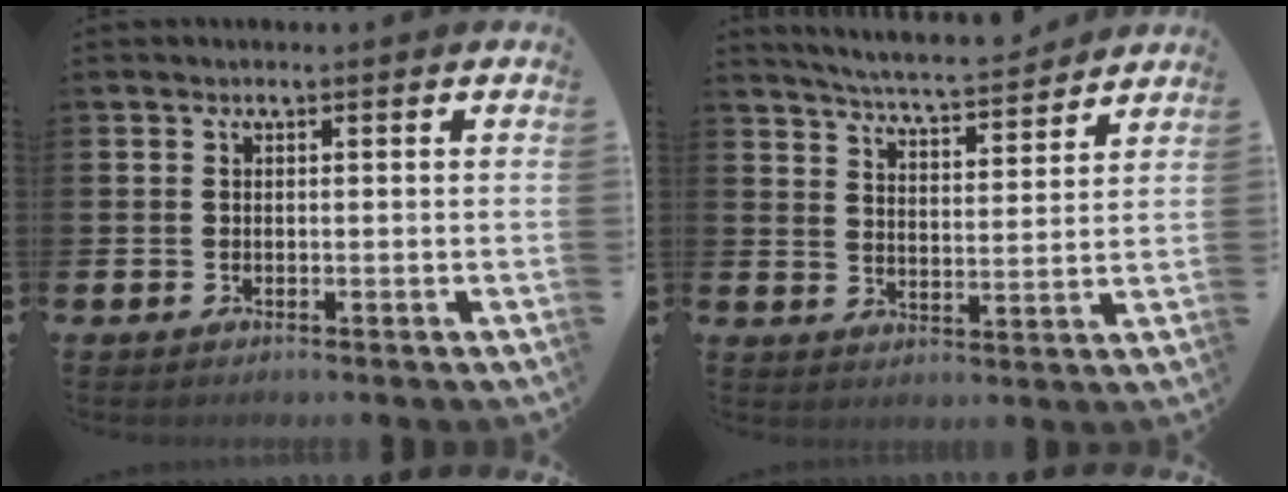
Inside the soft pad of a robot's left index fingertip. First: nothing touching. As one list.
[{"total": 5.8, "force": [5.7, 0.0, 1.0], "torque": [-0.037, -0.044, 0.097]}]